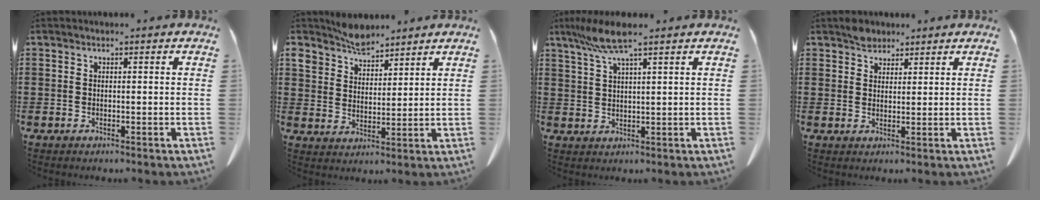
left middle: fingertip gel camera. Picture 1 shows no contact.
{"total": 5.4, "force": [4.9, 2.0, 0.9], "torque": [-0.037, -0.011, 0.095]}
{"total": 6.3, "force": [4.1, 0.5, 4.7], "torque": [-0.102, -0.002, 0.074]}
{"total": 2.7, "force": [2.3, 1.3, 0.4], "torque": [-0.006, -0.001, 0.045]}